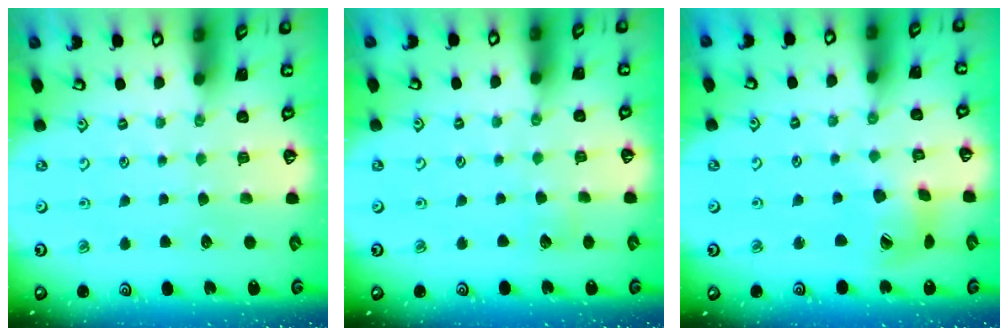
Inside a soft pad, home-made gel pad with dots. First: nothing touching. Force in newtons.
{"total": 3.4, "press": 3.4, "slide": 0.4}
{"total": 10.3, "press": 10.2, "slide": 1.3}